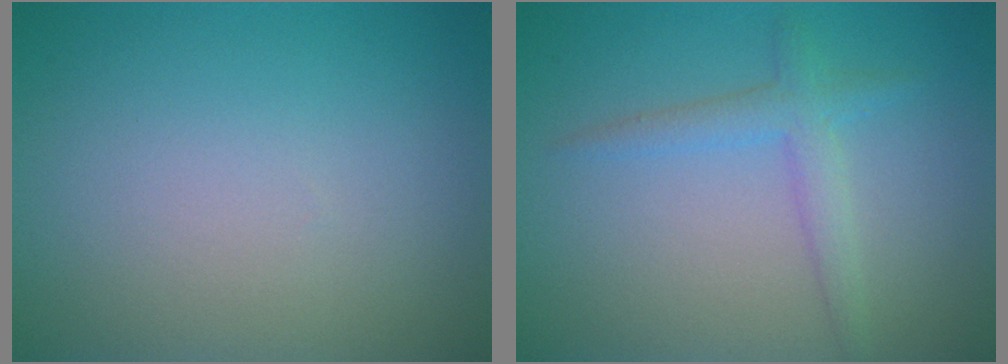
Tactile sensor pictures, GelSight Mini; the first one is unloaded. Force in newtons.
{"total": 2.3, "press": 2.3, "slide": 0.2}